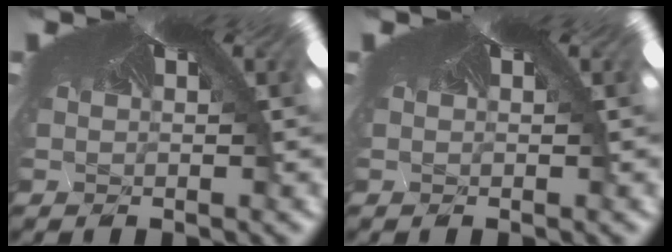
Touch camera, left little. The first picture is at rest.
{"total": 0.0}